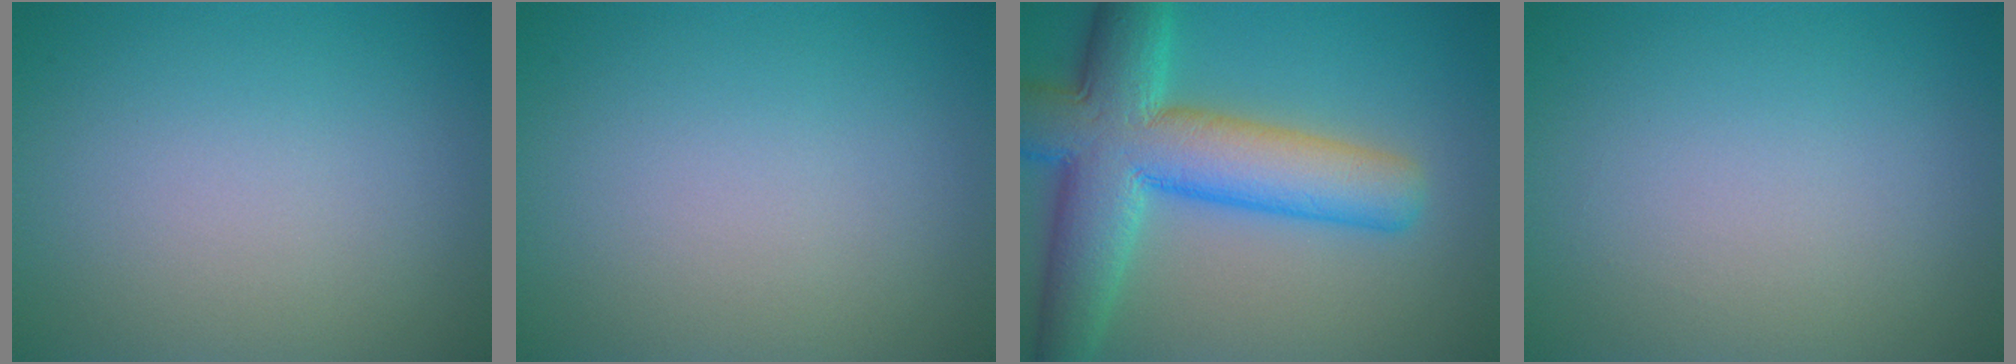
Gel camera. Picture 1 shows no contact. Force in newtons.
{"total": 0.0}
{"total": 11.0, "press": 11.0, "slide": 0.5}
{"total": 0.0}